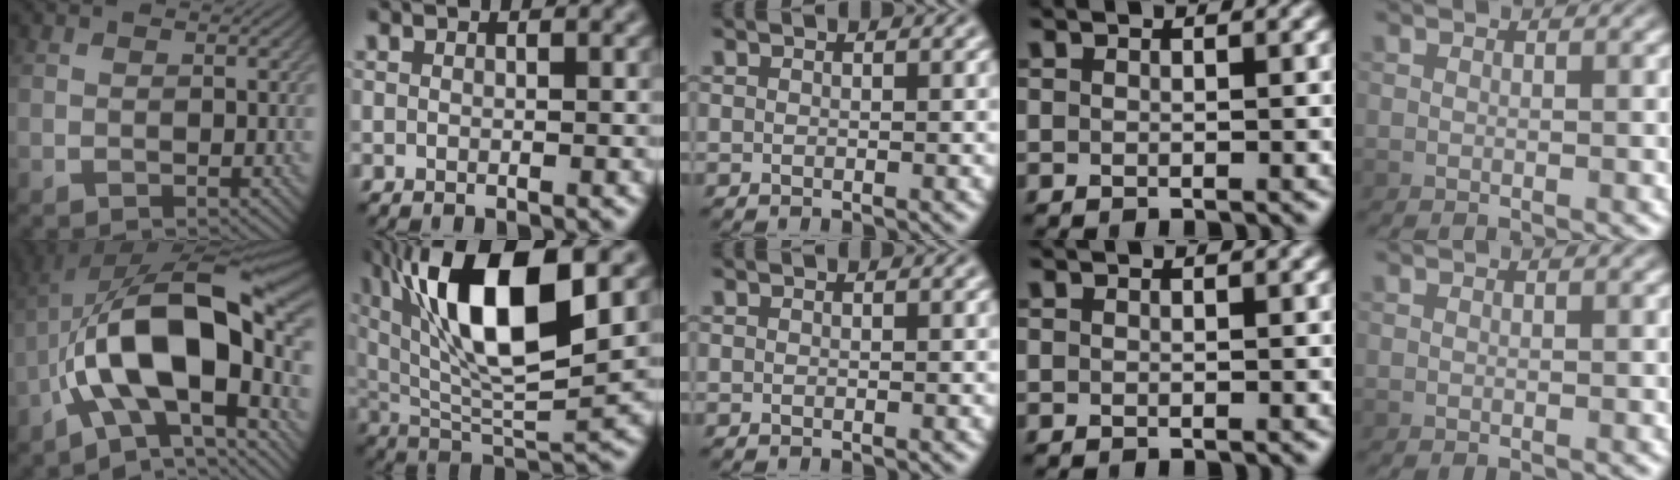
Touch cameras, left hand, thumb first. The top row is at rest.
{"thumb": {"total": 17.6, "force": [-3.4, 9.0, 14.8], "torque": [-0.229, 0.013, -0.066]}, "index": {"total": 13.1, "force": [4.6, 4.5, 11.5], "torque": [-0.201, 0.013, 0.081]}}